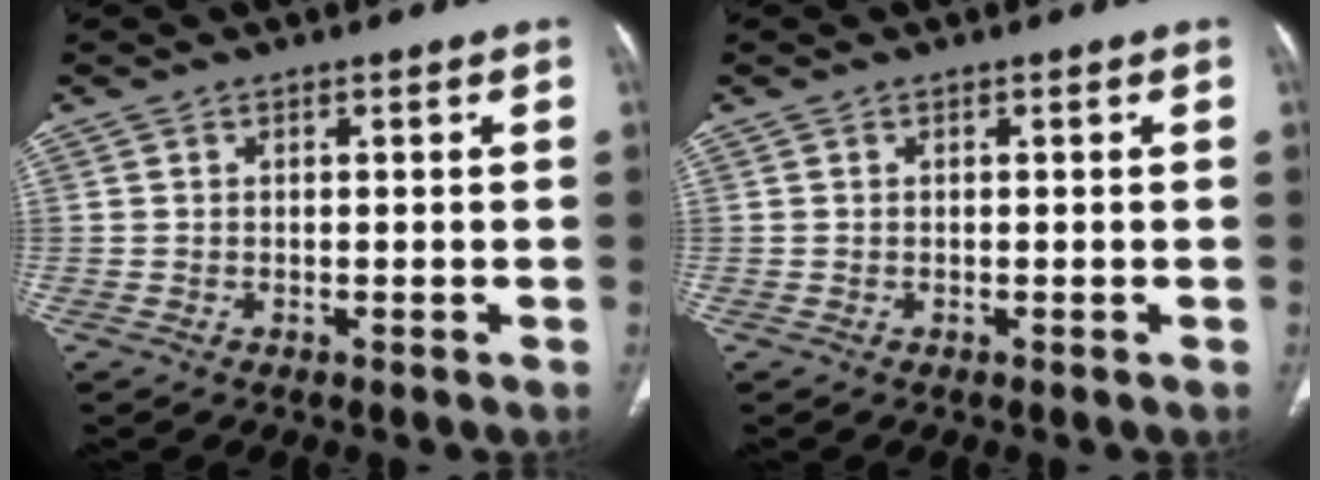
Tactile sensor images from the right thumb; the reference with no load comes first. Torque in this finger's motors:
{"motor_torque": [-0.21, 0.21, -0.24, -0.10, 0.00]}